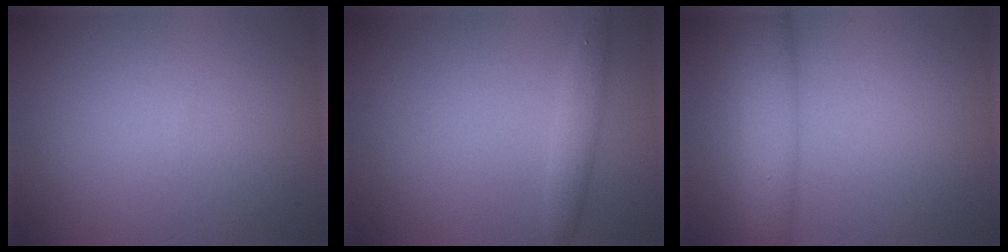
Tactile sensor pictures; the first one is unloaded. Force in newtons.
{"total": 1.8, "press": 1.8, "slide": 0.1}
{"total": 4.5, "press": 4.5, "slide": 0.2}